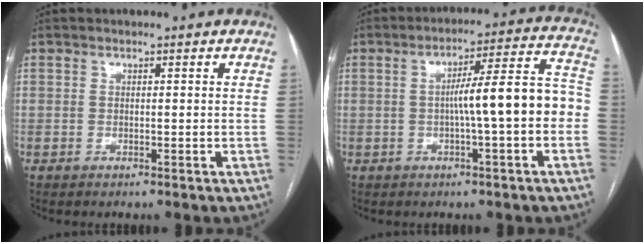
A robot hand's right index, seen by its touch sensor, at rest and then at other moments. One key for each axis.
{"total": 10.5, "fx": -1.6, "fy": 0.6, "fz": 10.4, "tx": -0.144, "ty": 0.037, "tz": -0.027}